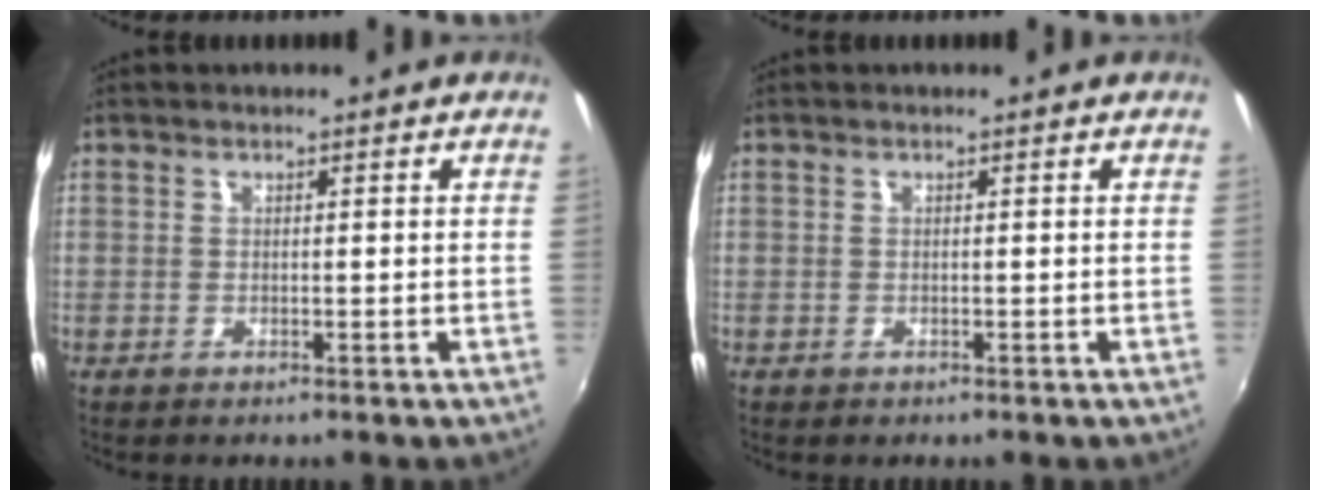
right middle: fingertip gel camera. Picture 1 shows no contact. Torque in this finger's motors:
{"motor_torque": [0.33, -0.21, -0.01, 0.00]}